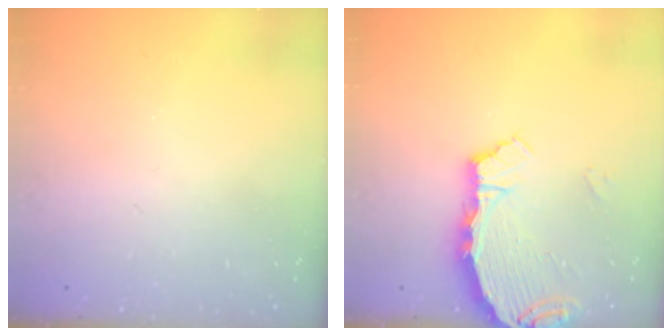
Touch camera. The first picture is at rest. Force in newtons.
{"total": 4.1, "press": 4.1, "slide": 0.2}